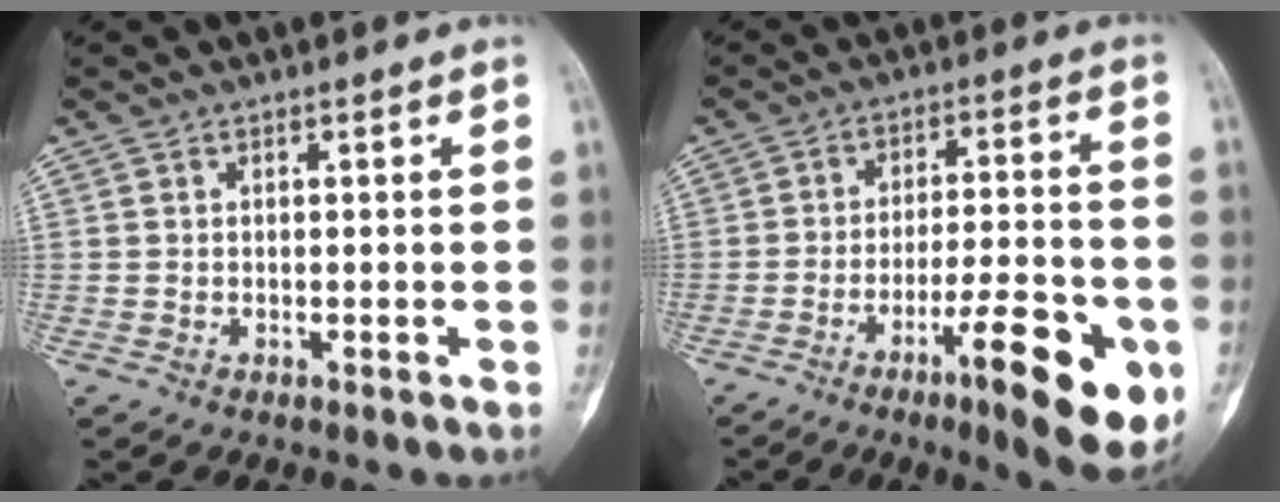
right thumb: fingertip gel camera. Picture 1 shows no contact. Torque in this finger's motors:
{"motor_torque": [0.09, 0.85, 0.37, -0.17, 0.12]}